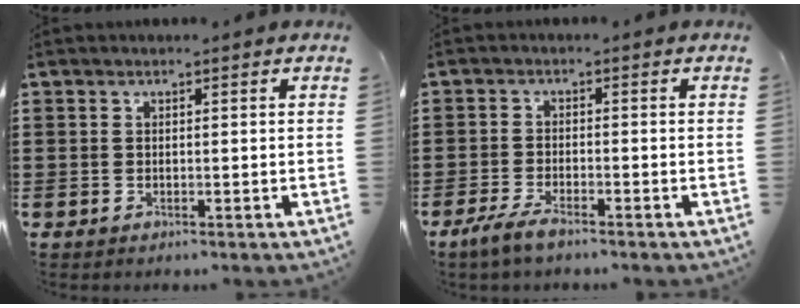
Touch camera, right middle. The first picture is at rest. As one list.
[{"total": 2.9, "force": [-2.1, 0.6, 2.0], "torque": [-0.047, 0.001, -0.043]}]